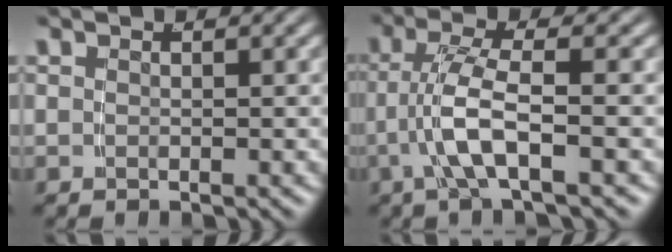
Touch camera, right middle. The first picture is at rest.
{"total": 4.1, "force": [-0.8, 0.5, 4.0], "torque": [-0.082, -0.003, -0.010]}